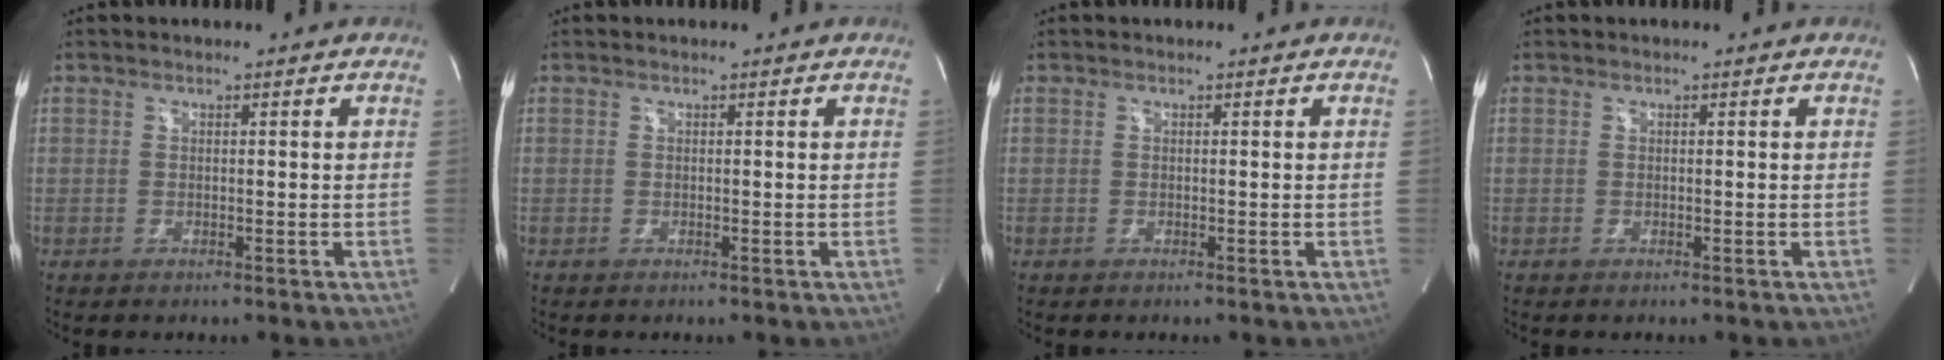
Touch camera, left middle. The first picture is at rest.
{"total": 0.0}
{"total": 0.0}
{"total": 0.0}